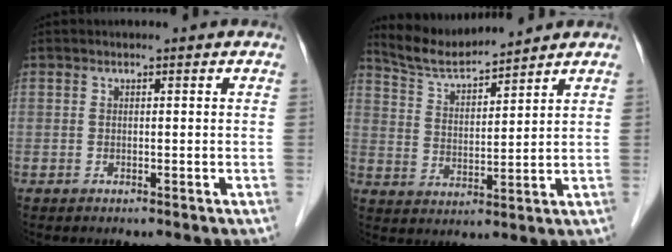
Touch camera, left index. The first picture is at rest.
{"total": 7.4, "force": [7.3, -0.1, 1.4], "torque": [-0.042, 0.010, 0.149]}